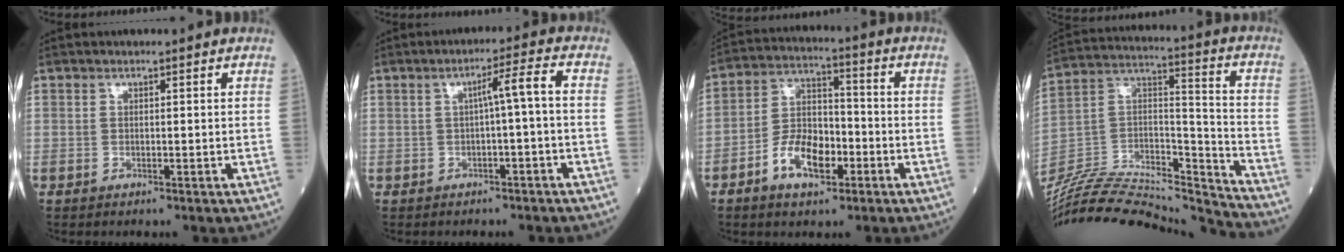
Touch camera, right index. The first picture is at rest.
{"total": 4.0, "force": [-0.5, -0.3, 3.9], "torque": [-0.061, 0.013, -0.006]}
{"total": 9.4, "force": [-4.1, 4.8, 7.0], "torque": [-0.136, 0.016, -0.074]}
{"total": 27.3, "force": [-26.0, 3.1, 7.6], "torque": [-0.158, 0.016, -0.422]}